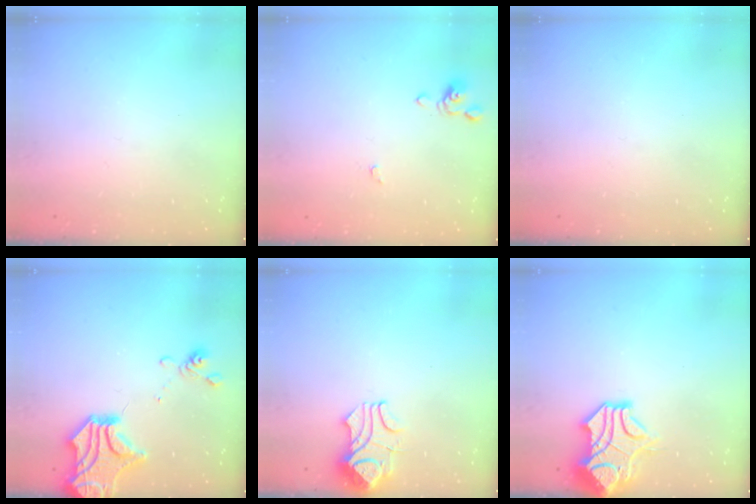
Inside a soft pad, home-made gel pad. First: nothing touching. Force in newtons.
{"total": 0.5, "press": 0.5, "slide": 0.2}
{"total": 0.0}
{"total": 6.3, "press": 5.7, "slide": 2.7}
{"total": 3.5, "press": 3.3, "slide": 1.0}
{"total": 7.1, "press": 6.9, "slide": 1.8}